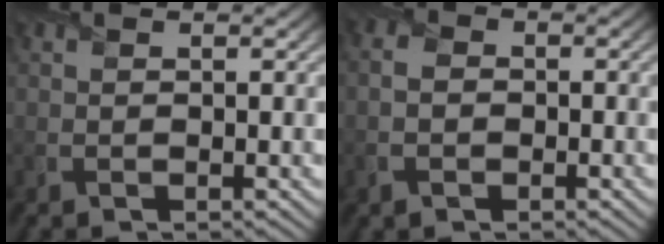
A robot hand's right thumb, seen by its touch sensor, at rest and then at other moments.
{"total": 2.9, "force": [-1.1, 2.1, 1.6], "torque": [-0.037, 0.000, -0.027]}